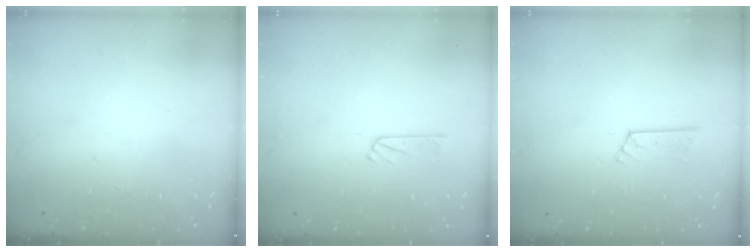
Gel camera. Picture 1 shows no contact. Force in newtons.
{"total": 5.3, "press": 5.3, "slide": 0.3}
{"total": 6.2, "press": 6.2, "slide": 0.4}